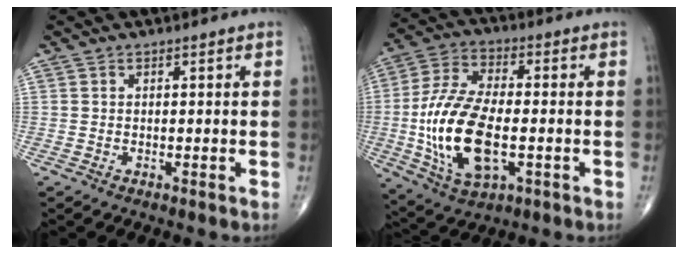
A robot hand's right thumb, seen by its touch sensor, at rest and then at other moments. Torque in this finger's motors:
{"motor_torque": [-0.24, 1.03, 1.19, 0.82, 0.61]}